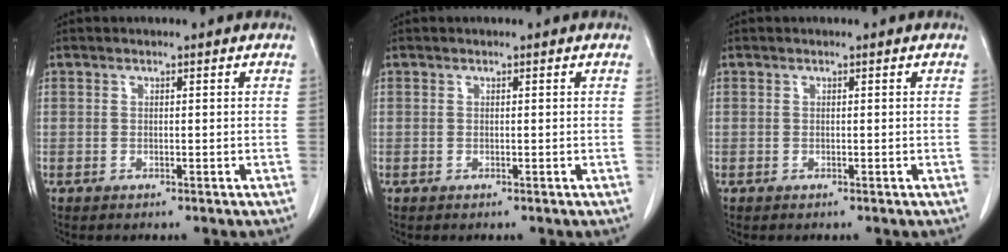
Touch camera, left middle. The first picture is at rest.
{"total": 0.0}
{"total": 0.0}